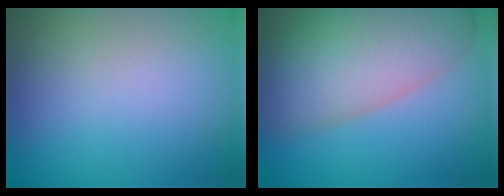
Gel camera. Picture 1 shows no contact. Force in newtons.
{"total": 10.3, "press": 10.3, "slide": 0.7}